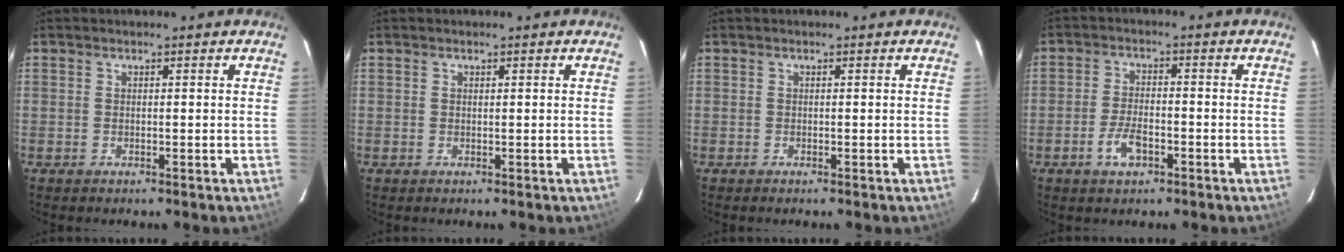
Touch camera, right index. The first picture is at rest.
{"total": 0.0}
{"total": 0.0}
{"total": 5.2, "force": [-2.6, 2.4, 3.8], "torque": [-0.083, 0.001, -0.046]}